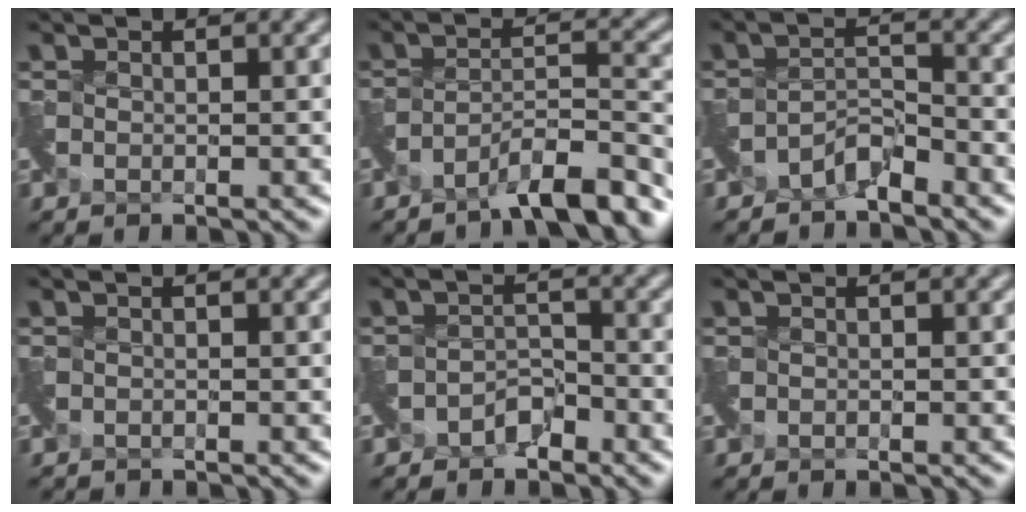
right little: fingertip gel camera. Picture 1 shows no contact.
{"total": 5.8, "force": [-4.8, 0.8, 3.1], "torque": [-0.045, 0.002, -0.081]}
{"total": 2.0, "force": [-1.9, 0.0, 0.5], "torque": [-0.011, 0.005, -0.038]}
{"total": 0.8, "force": [-0.8, -0.1, -0.3], "torque": [0.002, -0.012, -0.019]}
{"total": 1.5, "force": [-1.4, 0.5, 0.2], "torque": [-0.008, 0.003, -0.025]}
{"total": 0.0}